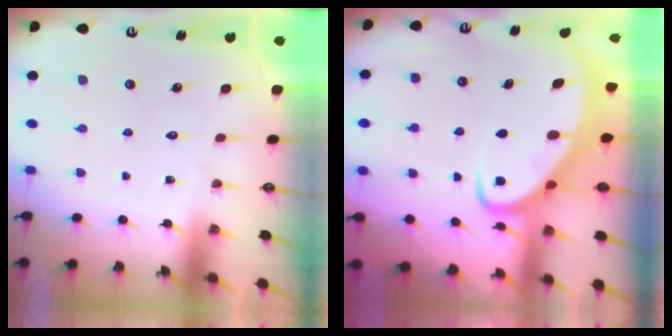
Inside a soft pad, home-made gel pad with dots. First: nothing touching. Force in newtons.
{"total": 4.4, "press": 4.4, "slide": 0.7}